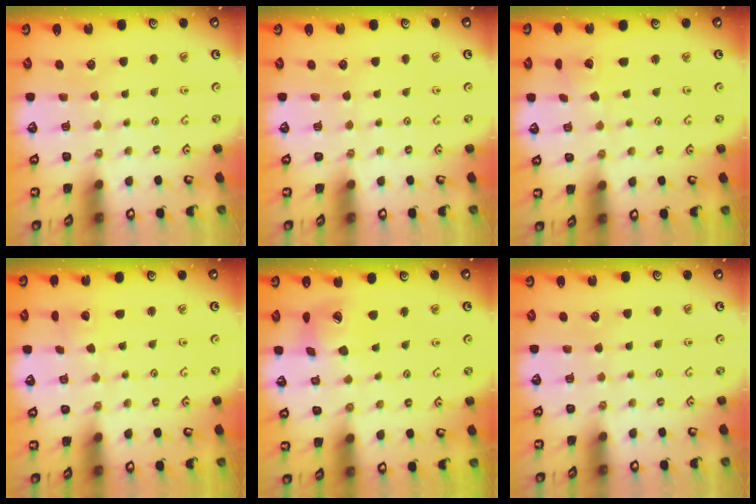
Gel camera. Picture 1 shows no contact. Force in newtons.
{"total": 0.0}
{"total": 1.7, "press": 1.7, "slide": 0.2}
{"total": 1.3, "press": 1.3, "slide": 0.0}
{"total": 14.6, "press": 14.4, "slide": 2.0}
{"total": 0.0}